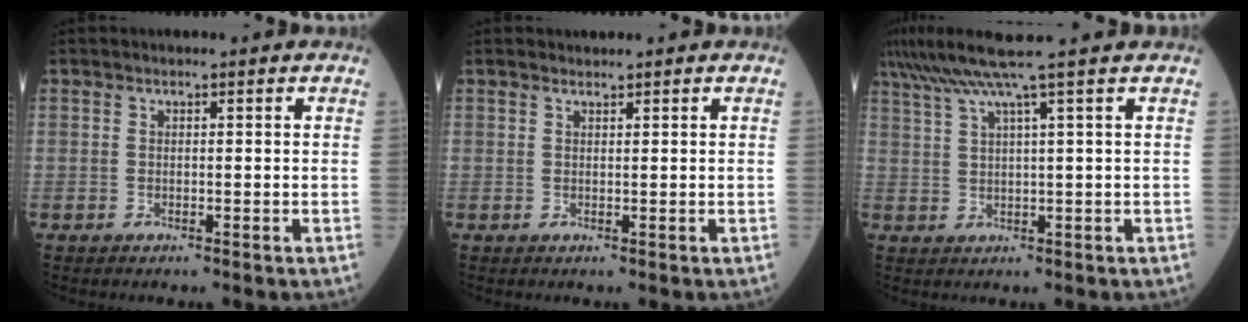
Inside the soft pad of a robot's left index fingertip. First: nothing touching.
{"total": 0.6, "force": [0.6, 0.0, 0.0], "torque": [-0.009, 0.004, 0.013]}
{"total": 7.8, "force": [5.8, -2.1, 4.8], "torque": [-0.083, 0.023, 0.096]}